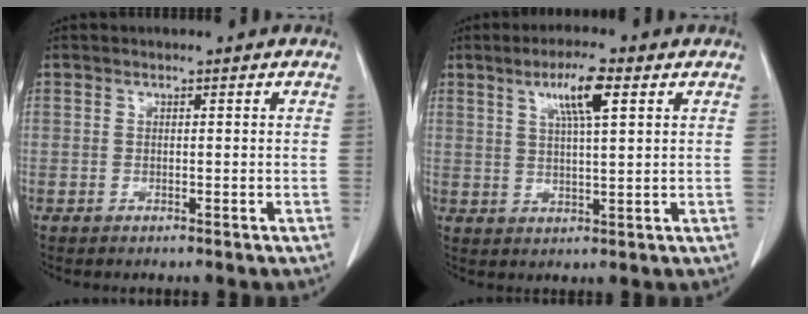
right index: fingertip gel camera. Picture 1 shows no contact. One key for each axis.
{"total": 6.5, "fx": 3.0, "fy": 0.6, "fz": 5.7, "tx": -0.104, "ty": 0.005, "tz": 0.052}